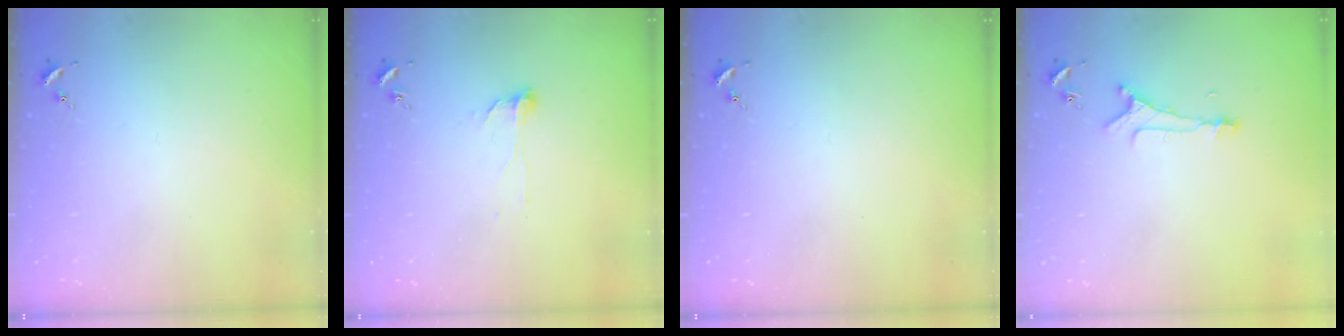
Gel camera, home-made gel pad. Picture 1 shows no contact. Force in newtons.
{"total": 6.4, "press": 6.3, "slide": 0.5}
{"total": 0.0}
{"total": 6.1, "press": 6.0, "slide": 0.6}